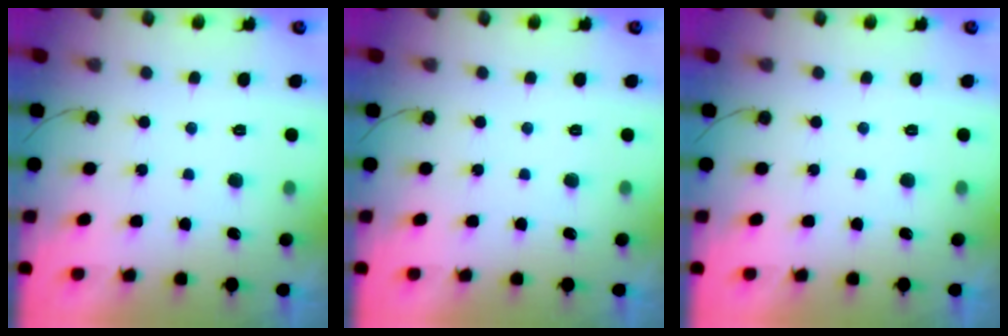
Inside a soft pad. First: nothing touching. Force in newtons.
{"total": 0.0}
{"total": 0.0}